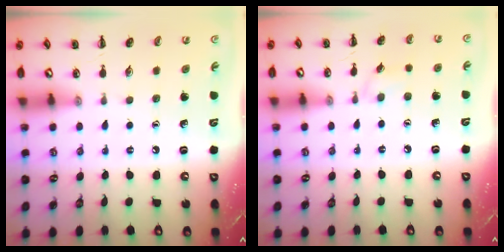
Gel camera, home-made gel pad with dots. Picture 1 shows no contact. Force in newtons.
{"total": 3.1, "press": 2.9, "slide": 1.1}